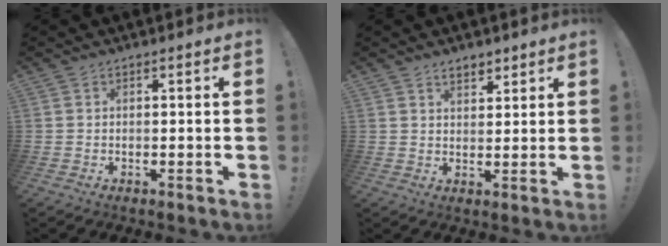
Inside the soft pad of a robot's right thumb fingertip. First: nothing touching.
{"total": 3.8, "force": [2.9, 2.1, 1.3], "torque": [-0.005, -0.018, 0.050]}